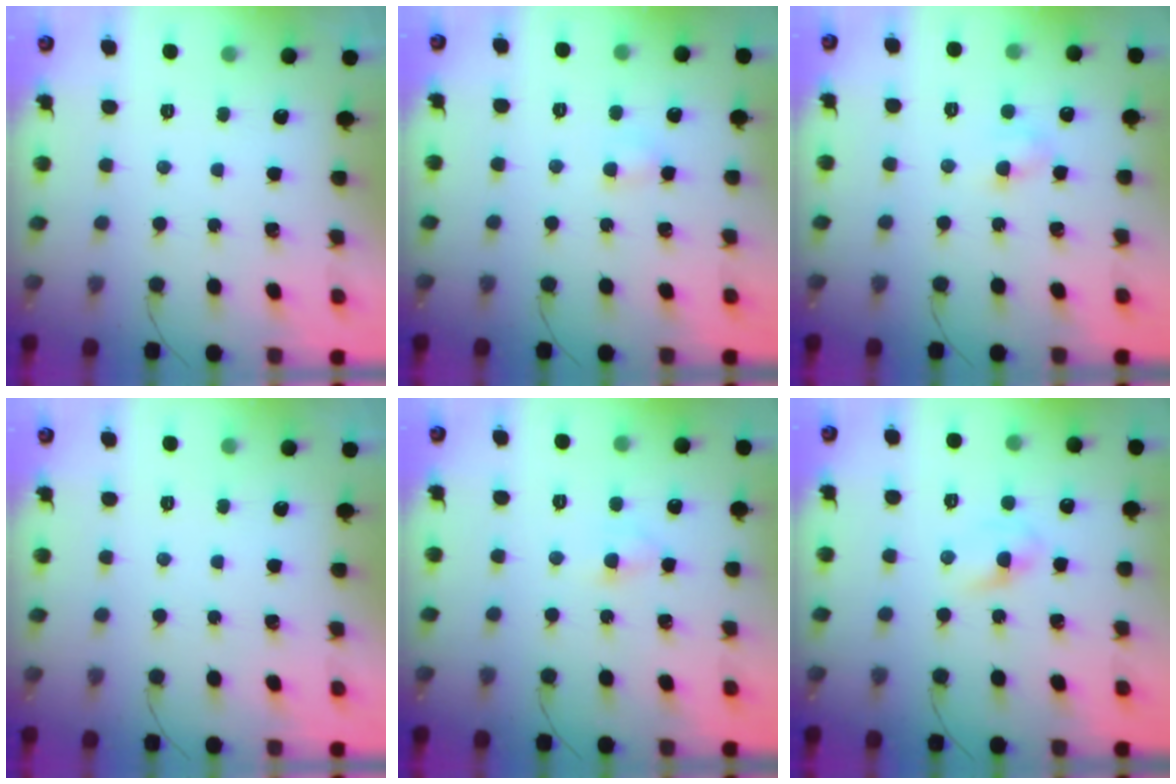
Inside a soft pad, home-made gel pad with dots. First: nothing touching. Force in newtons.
{"total": 2.9, "press": 2.8, "slide": 0.8}
{"total": 3.5, "press": 3.3, "slide": 1.3}
{"total": 0.0}
{"total": 3.0, "press": 2.8, "slide": 1.0}
{"total": 4.4, "press": 4.1, "slide": 1.5}